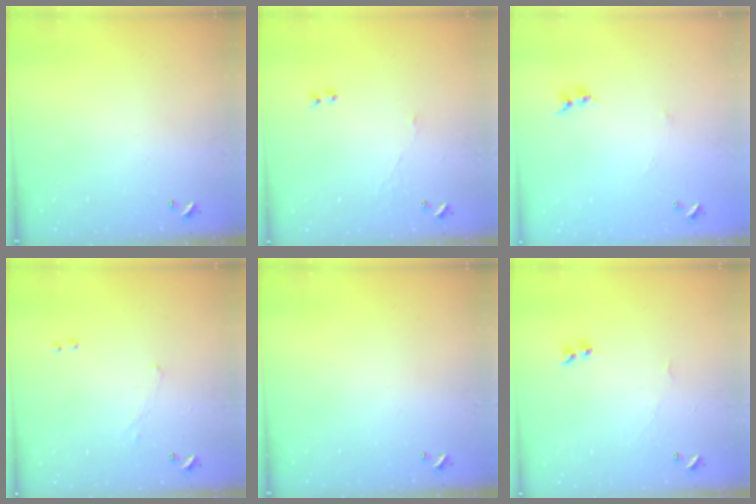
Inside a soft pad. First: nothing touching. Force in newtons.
{"total": 2.4, "press": 2.3, "slide": 0.6}
{"total": 5.8, "press": 5.8, "slide": 0.7}
{"total": 1.2, "press": 1.1, "slide": 0.5}
{"total": 0.0}
{"total": 1.9, "press": 1.8, "slide": 0.5}